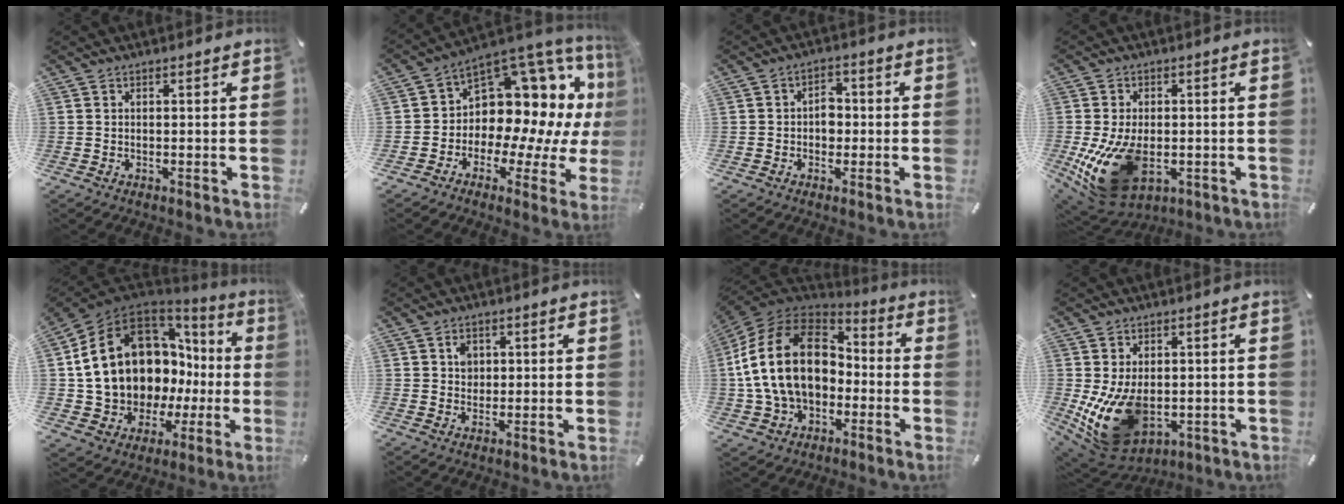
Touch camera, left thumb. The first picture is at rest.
{"total": 12.5, "force": [4.4, 9.0, 7.5], "torque": [-0.098, -0.075, 0.073]}
{"total": 4.3, "force": [-0.5, 3.3, 2.7], "torque": [-0.027, 0.001, -0.018]}
{"total": 16.5, "force": [-3.4, 10.5, 12.4], "torque": [-0.239, -0.003, -0.045]}
{"total": 19.2, "force": [4.3, 14.7, 11.6], "torque": [-0.222, -0.045, 0.106]}
{"total": 3.2, "force": [0.7, 2.9, 1.2], "torque": [-0.012, 0.001, 0.007]}
{"total": 21.8, "force": [0.3, 16.1, 14.6], "torque": [-0.309, 0.026, 0.002]}
{"total": 14.6, "force": [-1.8, 9.8, 10.6], "torque": [-0.218, -0.009, -0.021]}